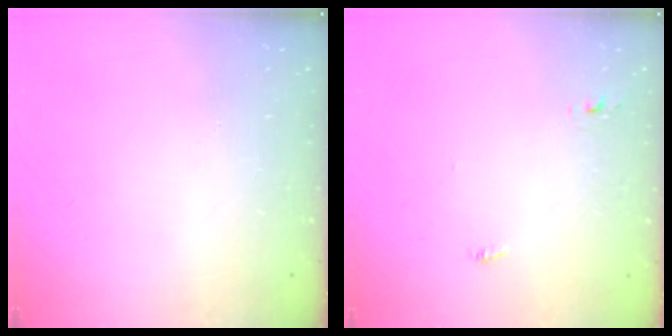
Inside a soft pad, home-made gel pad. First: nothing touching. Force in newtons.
{"total": 2.8, "press": 2.6, "slide": 0.9}